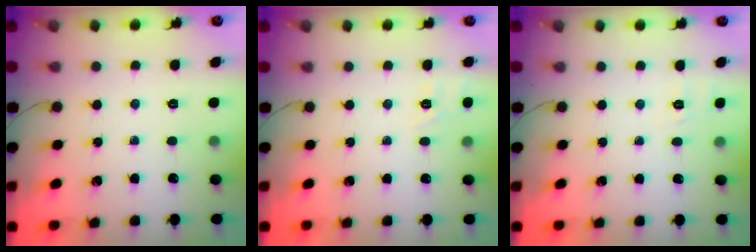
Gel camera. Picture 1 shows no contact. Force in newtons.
{"total": 7.3, "press": 7.1, "slide": 1.5}
{"total": 1.9, "press": 0.5, "slide": 1.8}